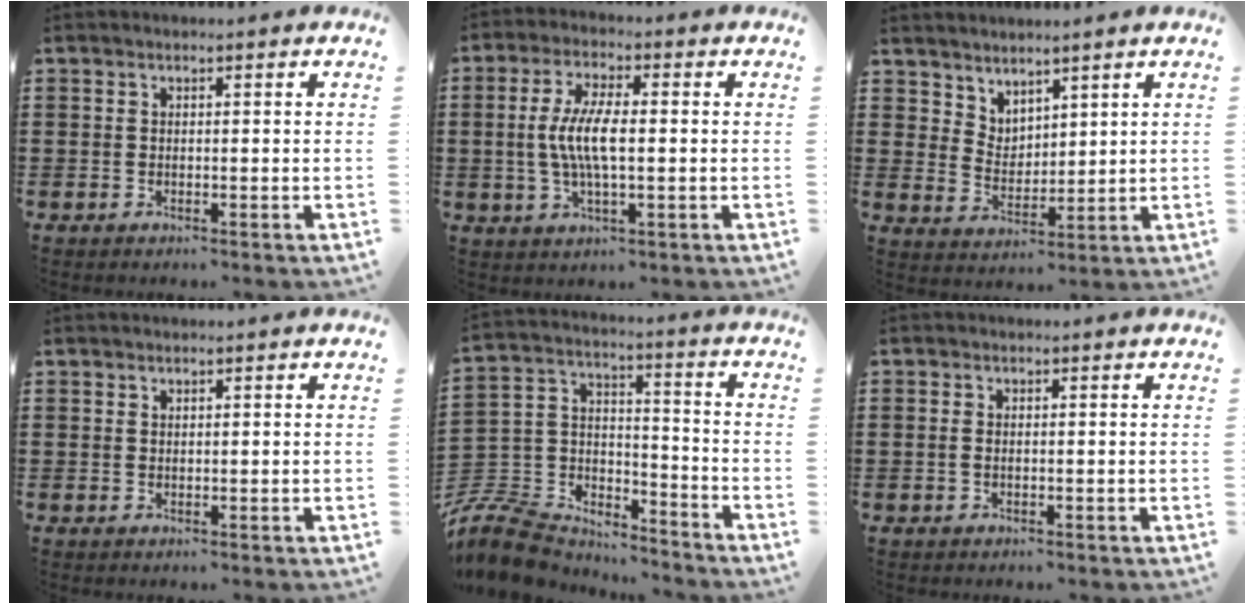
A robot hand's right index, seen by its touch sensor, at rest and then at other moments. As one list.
[{"total": 7.0, "force": [-0.3, 2.1, 6.7], "torque": [-0.148, -0.006, -0.016]}, {"total": 4.1, "force": [3.7, 1.6, -0.4], "torque": [-0.006, -0.010, 0.073]}, {"total": 0.5, "force": [0.4, 0.3, 0.0], "torque": [-0.002, 0.002, 0.009]}, {"total": 9.1, "force": [-8.3, 3.3, 1.8], "torque": [-0.072, 0.007, -0.169]}, {"total": 0.9, "force": [-0.2, 0.3, 0.8], "torque": [-0.019, -0.003, -0.002]}]